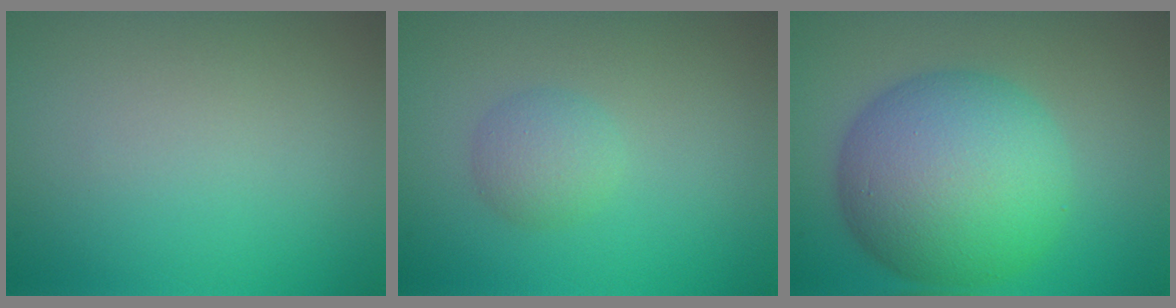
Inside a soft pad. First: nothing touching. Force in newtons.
{"total": 2.1, "press": 2.1, "slide": 0.1}
{"total": 11.7, "press": 11.7, "slide": 0.1}